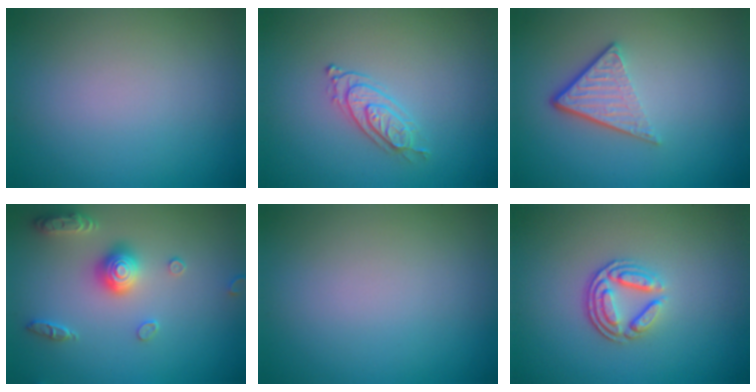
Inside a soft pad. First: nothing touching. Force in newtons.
{"total": 2.3, "press": 2.1, "slide": 0.9}
{"total": 3.9, "press": 2.7, "slide": 2.9}
{"total": 3.4, "press": 3.2, "slide": 1.0}
{"total": 0.0}
{"total": 3.5, "press": 2.6, "slide": 2.4}